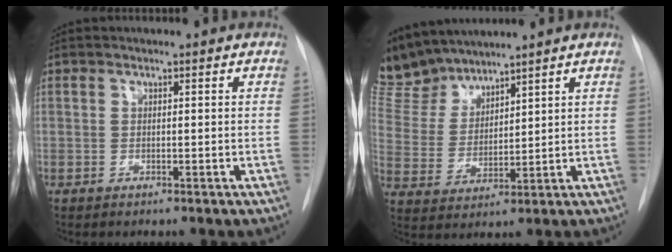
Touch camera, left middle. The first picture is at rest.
{"total": 9.5, "force": [9.0, 2.4, 1.8], "torque": [-0.055, 0.008, 0.198]}